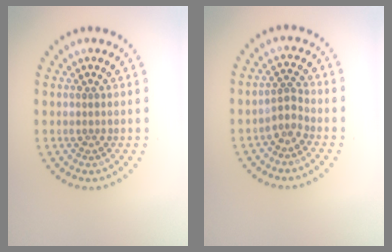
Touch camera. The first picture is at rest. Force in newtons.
{"total": 1.8, "press": 1.2, "slide": 1.4}